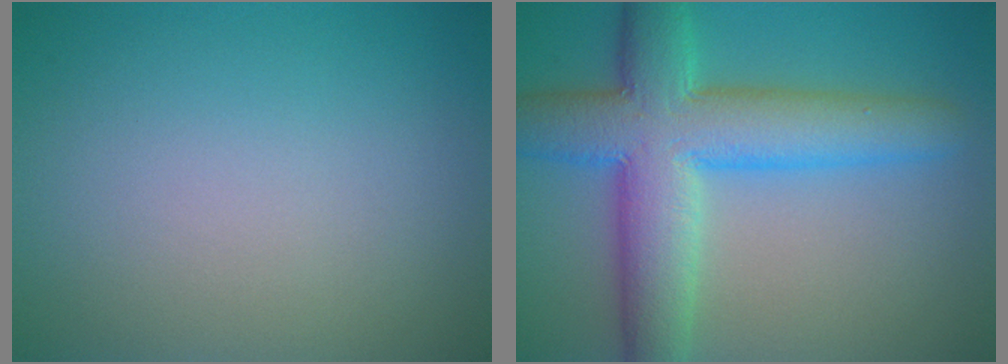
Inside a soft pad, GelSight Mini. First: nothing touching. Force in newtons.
{"total": 9.6, "press": 9.6, "slide": 0.2}